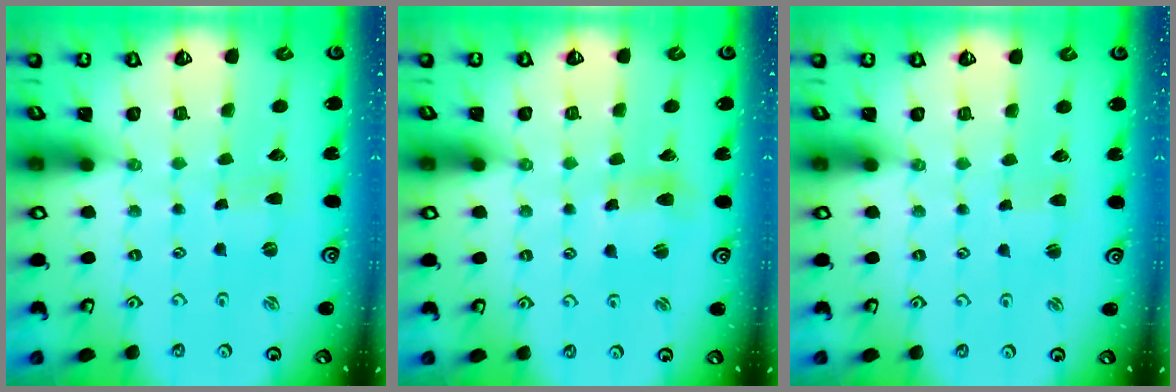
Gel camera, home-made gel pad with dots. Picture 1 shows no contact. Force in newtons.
{"total": 4.8, "press": 4.7, "slide": 0.6}
{"total": 1.6, "press": 1.6, "slide": 0.3}